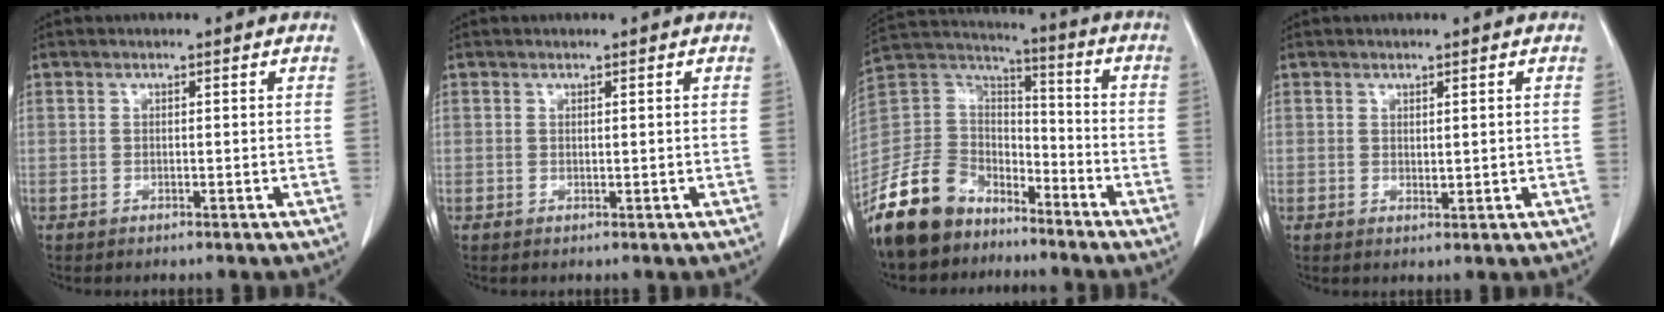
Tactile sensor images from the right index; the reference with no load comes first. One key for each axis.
{"total": 0.0}
{"total": 14.2, "fx": -10.7, "fy": 8.2, "fz": 4.6, "tx": -0.110, "ty": 0.037, "tz": -0.204}
{"total": 1.0, "fx": 0.3, "fy": 0.4, "fz": 0.9, "tx": -0.015, "ty": -0.005, "tz": 0.008}